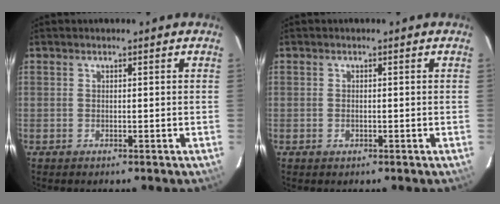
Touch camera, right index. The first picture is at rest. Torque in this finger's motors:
{"motor_torque": [0.08, 0.03, -0.01, 0.02]}